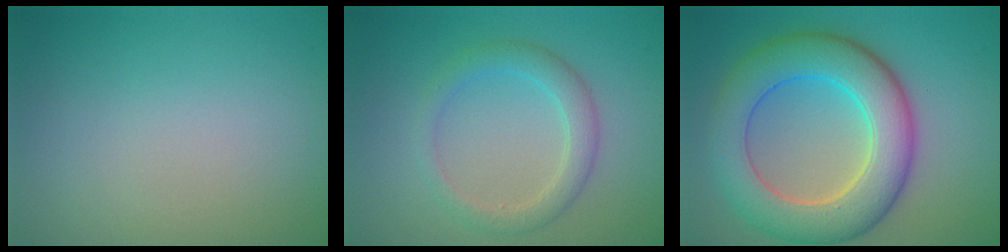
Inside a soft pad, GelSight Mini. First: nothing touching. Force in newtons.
{"total": 2.7, "press": 2.7, "slide": 0.1}
{"total": 8.5, "press": 8.5, "slide": 0.2}